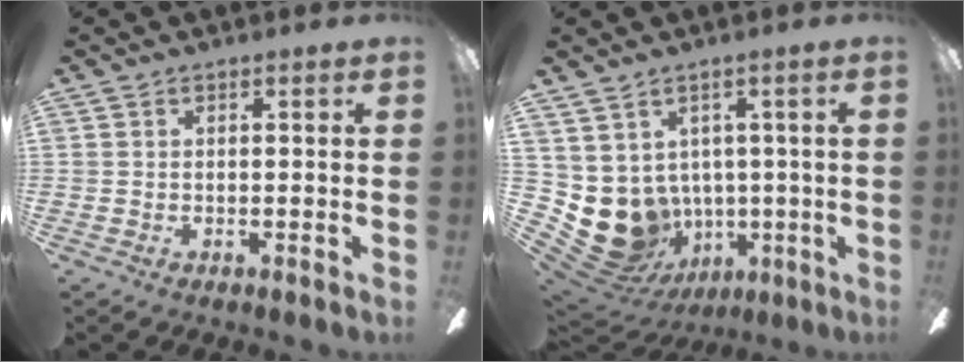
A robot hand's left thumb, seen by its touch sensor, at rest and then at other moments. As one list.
[{"total": 10.2, "force": [-0.9, 9.2, 4.3], "torque": [-0.123, -0.018, -0.005]}]